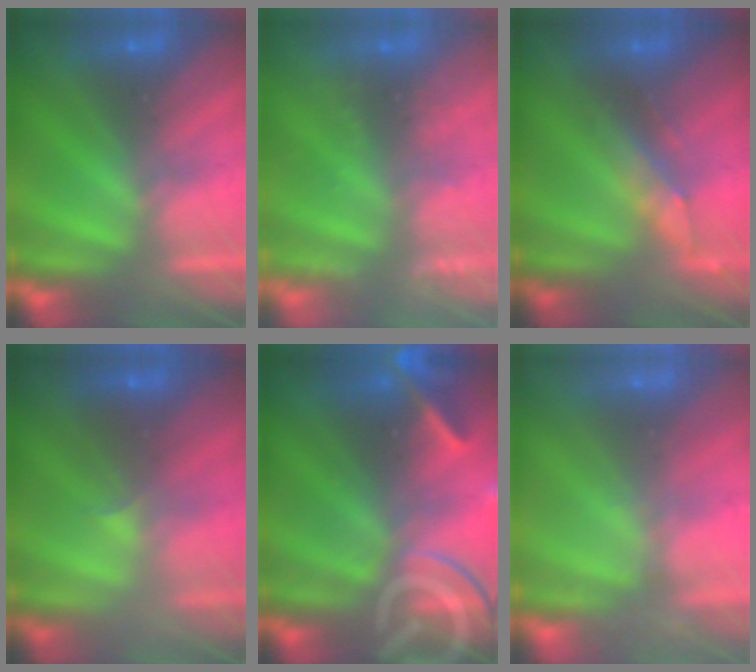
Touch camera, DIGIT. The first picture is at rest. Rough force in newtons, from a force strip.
{"total": 2.4}
{"total": 2.8}
{"total": 2.0}
{"total": 9.1}
{"total": 2.4}